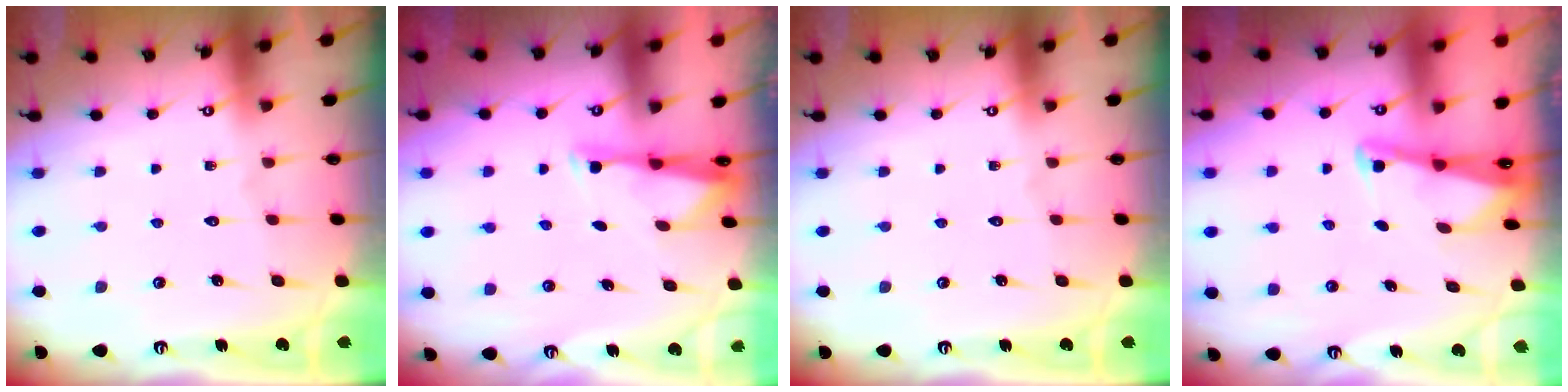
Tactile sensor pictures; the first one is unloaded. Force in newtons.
{"total": 3.0, "press": 2.9, "slide": 0.6}
{"total": 0.0}
{"total": 2.2, "press": 2.2, "slide": 0.3}